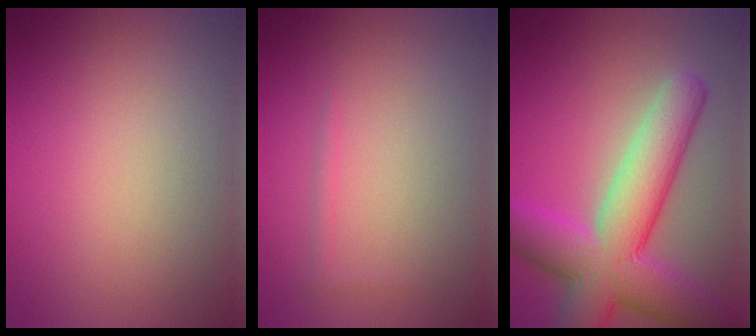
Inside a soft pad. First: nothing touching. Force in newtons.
{"total": 0.6, "press": 0.6, "slide": 0.1}
{"total": 10.4, "press": 10.4, "slide": 0.4}